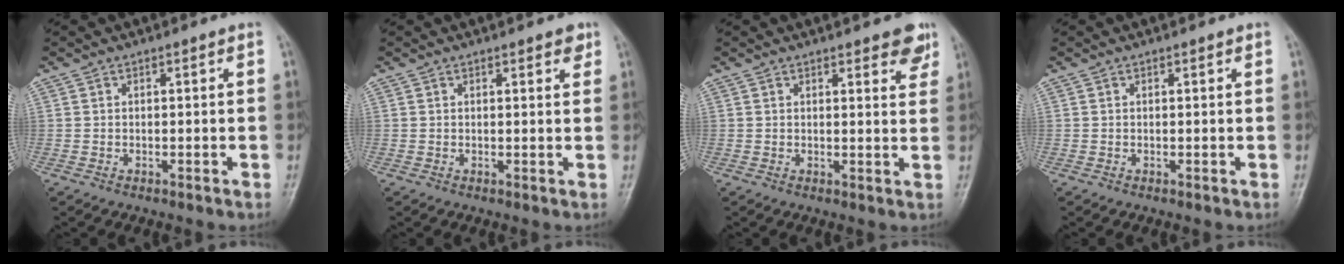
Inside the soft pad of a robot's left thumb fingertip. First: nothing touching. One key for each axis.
{"total": 2.5, "fx": 1.7, "fy": 1.0, "fz": 1.6, "tx": -0.006, "ty": -0.006, "tz": 0.018}
{"total": 5.4, "fx": 3.7, "fy": 2.0, "fz": 3.4, "tx": -0.013, "ty": -0.016, "tz": 0.040}
{"total": 0.6, "fx": 0.4, "fy": 0.3, "fz": 0.4, "tx": -0.004, "ty": -0.001, "tz": 0.004}